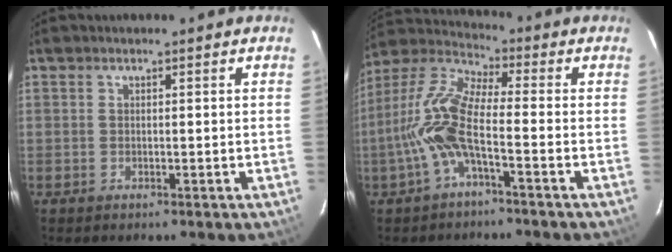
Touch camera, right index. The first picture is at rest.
{"total": 11.2, "force": [-3.2, 2.6, 10.4], "torque": [-0.231, 0.008, -0.068]}